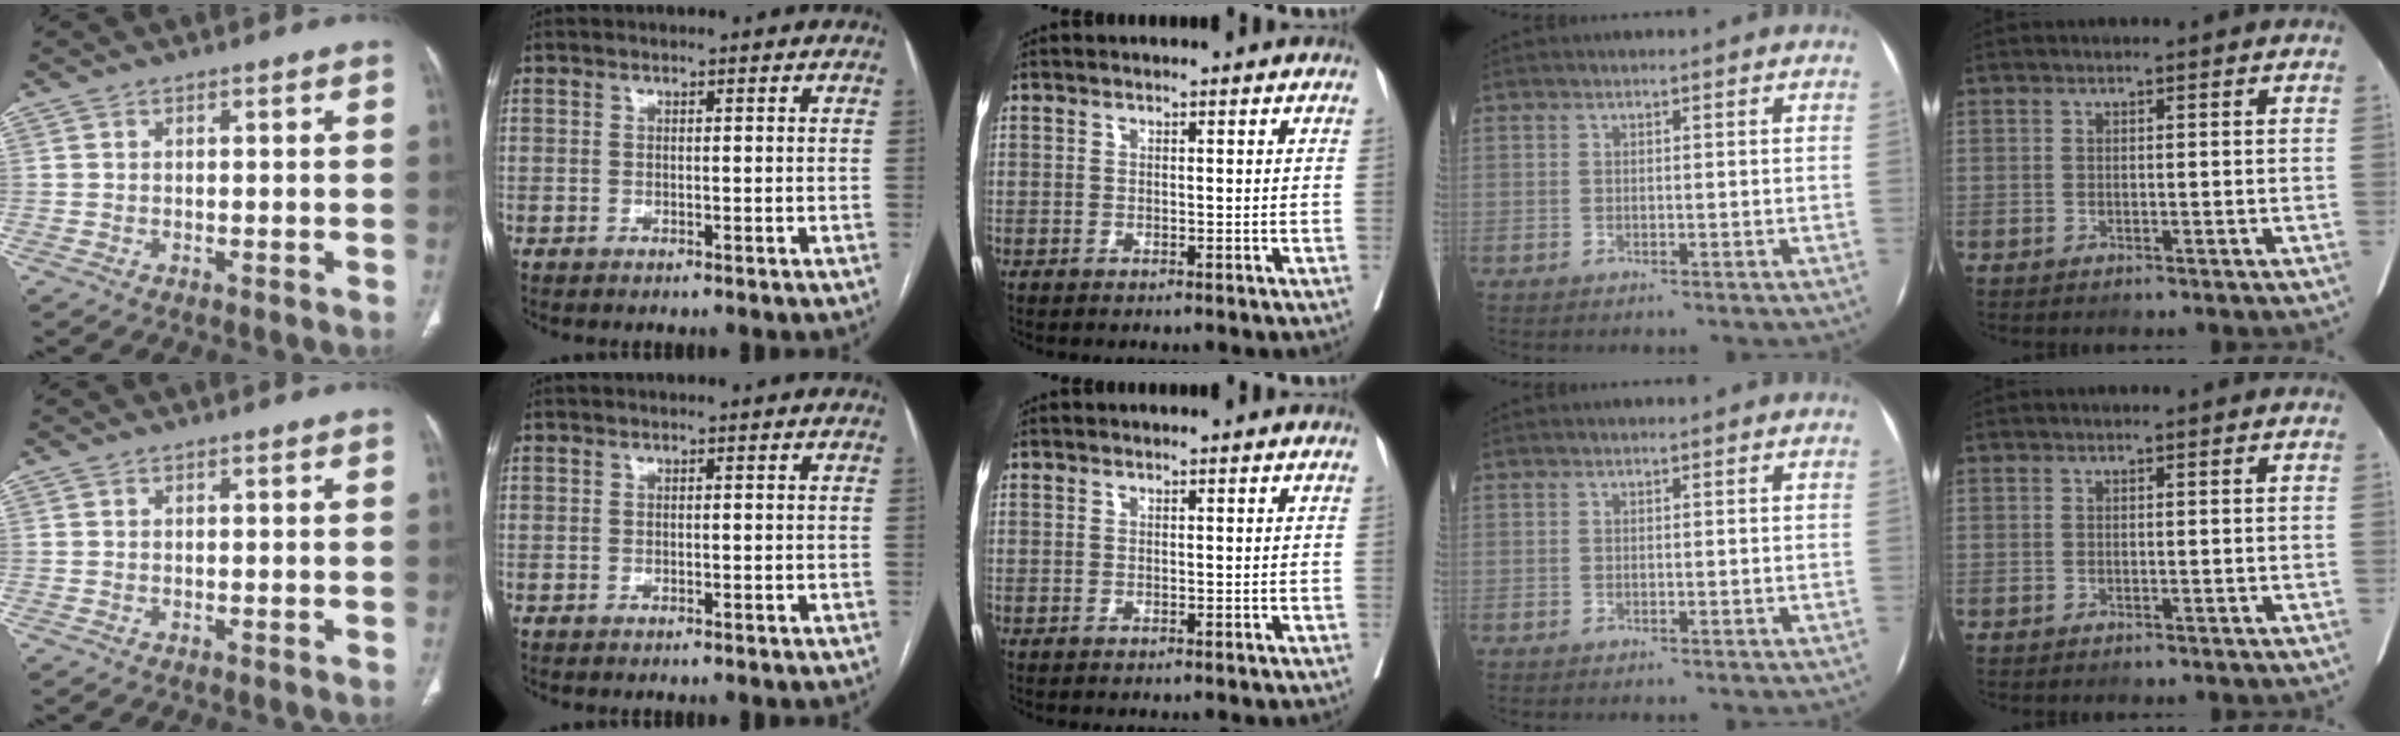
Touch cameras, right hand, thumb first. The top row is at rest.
{}